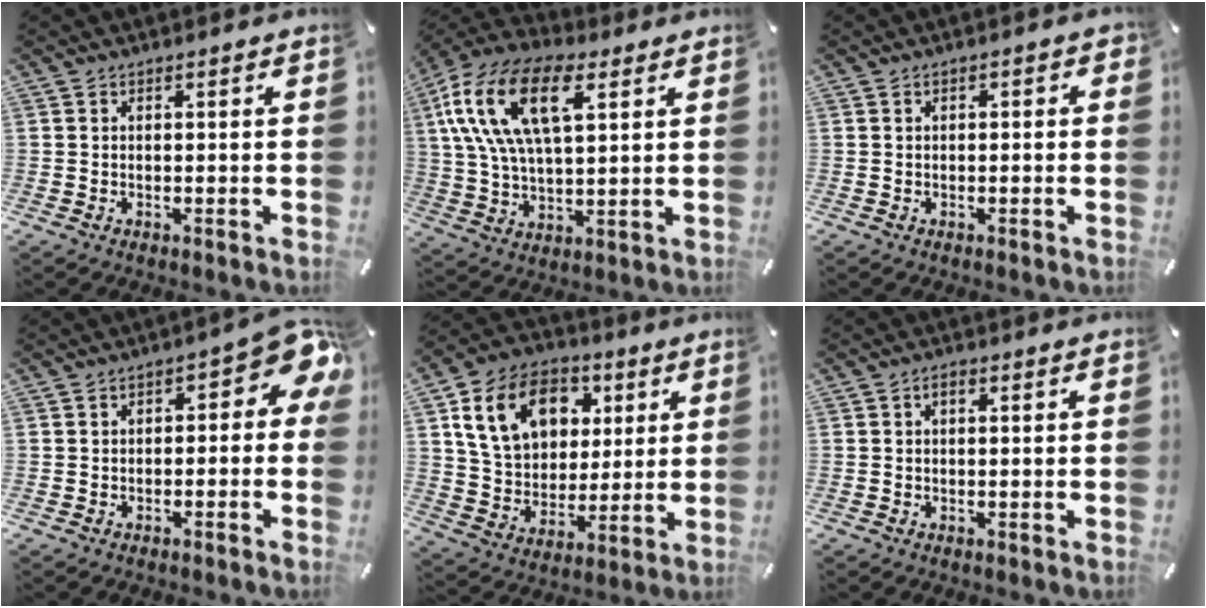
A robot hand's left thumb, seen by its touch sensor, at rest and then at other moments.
{"total": 18.7, "force": [7.8, 9.4, 14.2], "torque": [-0.320, -0.006, 0.132]}
{"total": 1.5, "force": [-0.3, 0.9, 1.2], "torque": [-0.020, 0.005, -0.007]}
{"total": 7.6, "force": [1.6, 3.6, 6.6], "torque": [-0.085, -0.015, 0.022]}
{"total": 16.8, "force": [6.1, 13.0, 8.8], "torque": [-0.167, 0.001, 0.120]}
{"total": 1.6, "force": [0.3, 0.8, 1.3], "torque": [-0.027, 0.006, 0.004]}